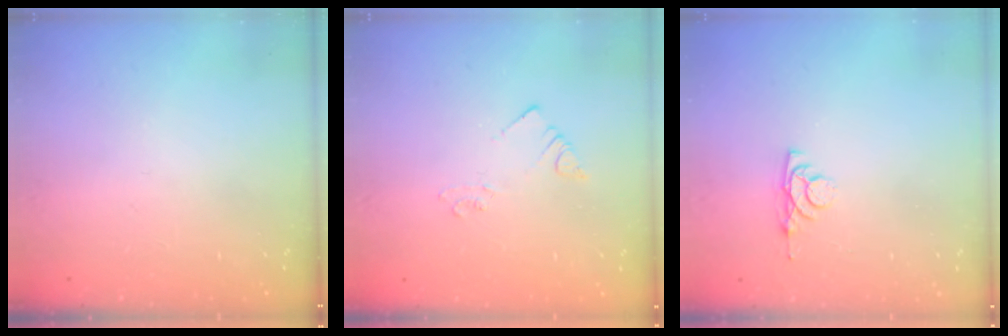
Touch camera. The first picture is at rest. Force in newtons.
{"total": 1.9, "press": 1.9, "slide": 0.1}
{"total": 4.2, "press": 4.1, "slide": 0.8}